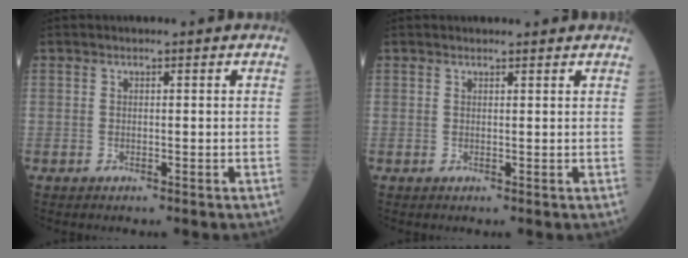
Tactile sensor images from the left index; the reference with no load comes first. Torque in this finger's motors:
{"motor_torque": [0.43, -1.30, -0.34, 0.00]}